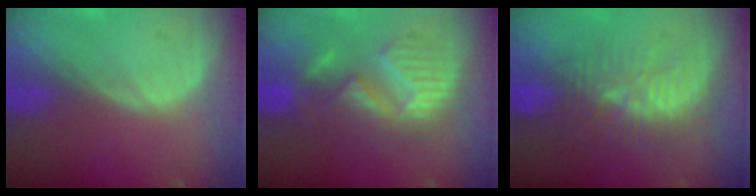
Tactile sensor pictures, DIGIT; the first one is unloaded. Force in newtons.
{"total": 8.9, "press": 8.9, "slide": 0.0}
{"total": 9.5, "press": 9.1, "slide": 2.8}